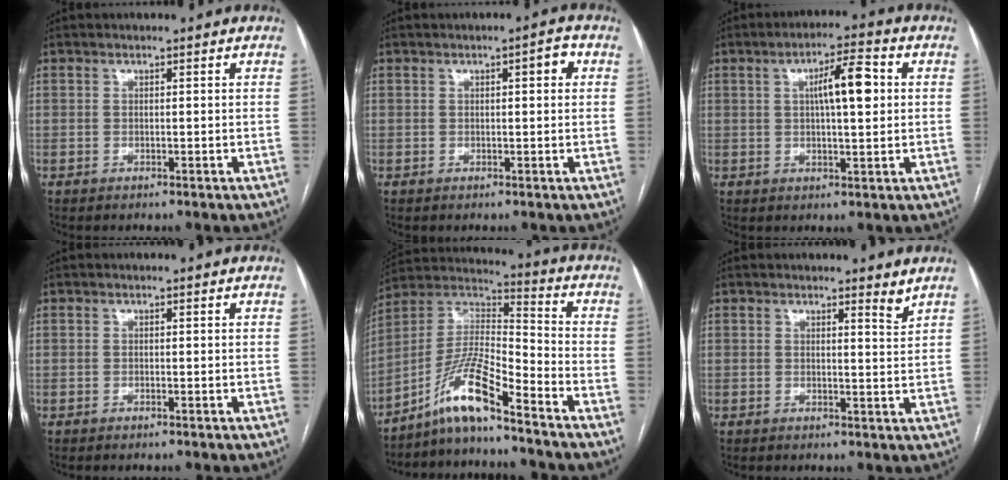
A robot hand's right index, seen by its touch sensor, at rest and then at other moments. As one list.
[{"total": 2.4, "force": [0.7, 0.6, 2.2], "torque": [-0.030, 0.006, 0.007]}, {"total": 7.7, "force": [1.5, 1.4, 7.4], "torque": [-0.122, 0.017, 0.025]}, {"total": 0.0}, {"total": 11.1, "force": [-8.1, 0.7, 7.6], "torque": [-0.157, 0.016, -0.152]}, {"total": 2.0, "force": [1.9, 0.0, 0.8], "torque": [-0.016, -0.019, 0.020]}]